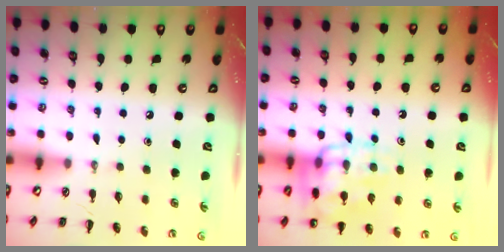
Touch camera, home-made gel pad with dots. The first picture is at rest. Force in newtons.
{"total": 14.7, "press": 14.6, "slide": 1.0}